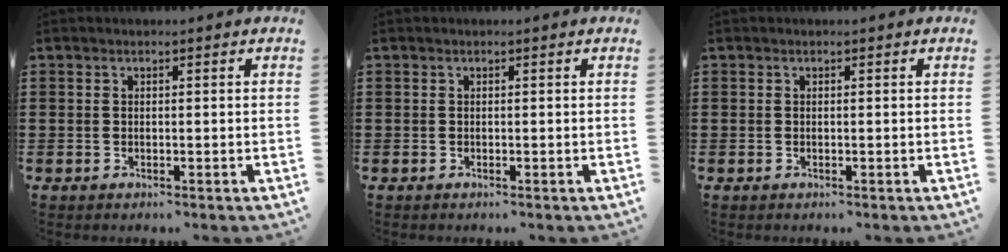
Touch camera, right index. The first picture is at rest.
{"total": 0.0}
{"total": 0.0}